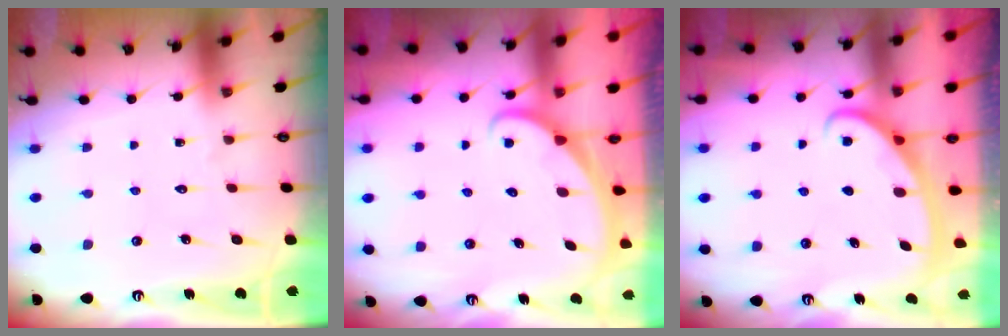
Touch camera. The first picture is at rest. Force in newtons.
{"total": 1.8, "press": 1.8, "slide": 0.1}
{"total": 2.8, "press": 2.8, "slide": 0.4}